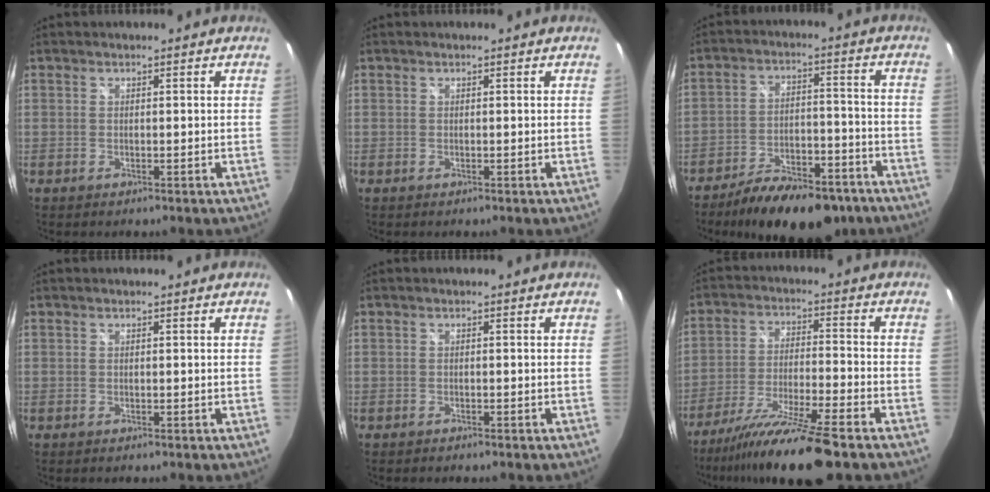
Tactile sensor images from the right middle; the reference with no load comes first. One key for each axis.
{"total": 0.0}
{"total": 18.1, "fx": -13.6, "fy": 7.2, "fz": 9.5, "tx": -0.165, "ty": -0.008, "tz": -0.188}
{"total": 0.0}
{"total": 0.7, "fx": -0.6, "fy": 0.1, "fz": 0.3, "tx": -0.007, "ty": -0.001, "tz": -0.011}
{"total": 15.4, "fx": -12.3, "fy": -0.5, "fz": 9.2, "tx": -0.181, "ty": -0.030, "tz": -0.210}